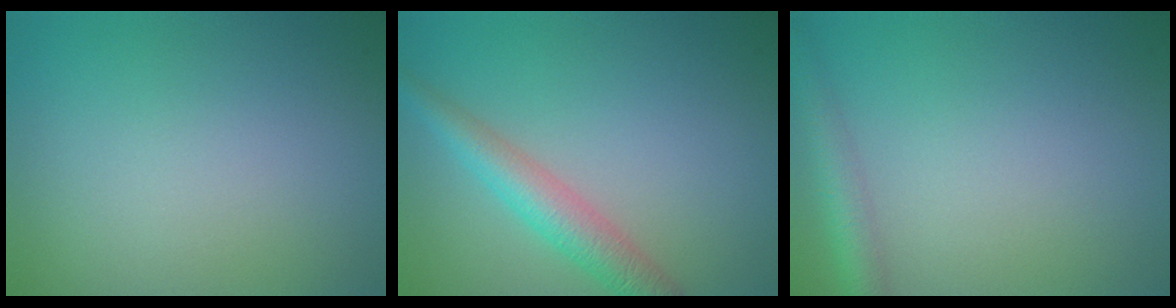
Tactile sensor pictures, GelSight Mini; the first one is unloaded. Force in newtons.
{"total": 3.6, "press": 3.6, "slide": 0.1}
{"total": 2.9, "press": 2.9, "slide": 0.1}